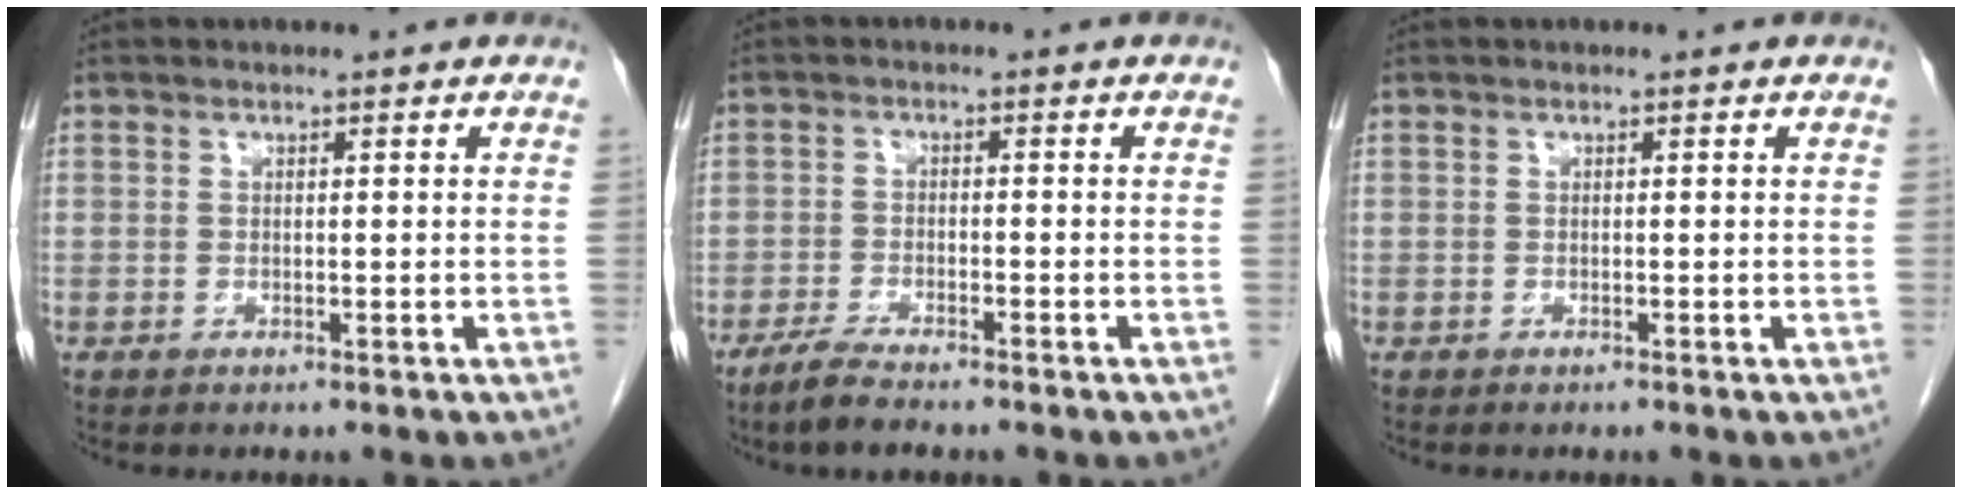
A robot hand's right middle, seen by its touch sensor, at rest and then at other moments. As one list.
[{"total": 4.4, "force": [-3.5, 0.6, 2.7], "torque": [-0.056, -0.009, -0.061]}, {"total": 0.0}]